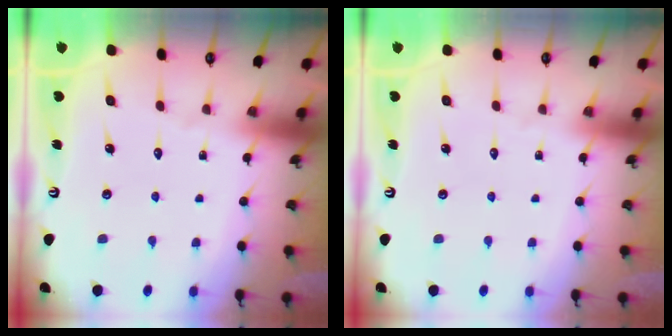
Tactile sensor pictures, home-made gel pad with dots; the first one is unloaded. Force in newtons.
{"total": 0.0}